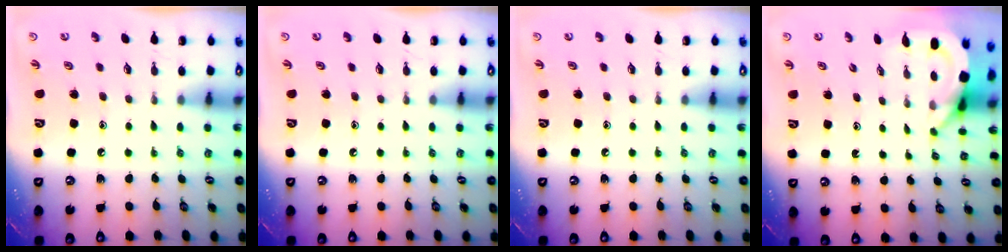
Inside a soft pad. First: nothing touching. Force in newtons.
{"total": 0.0}
{"total": 0.0}
{"total": 5.4, "press": 5.4, "slide": 0.4}